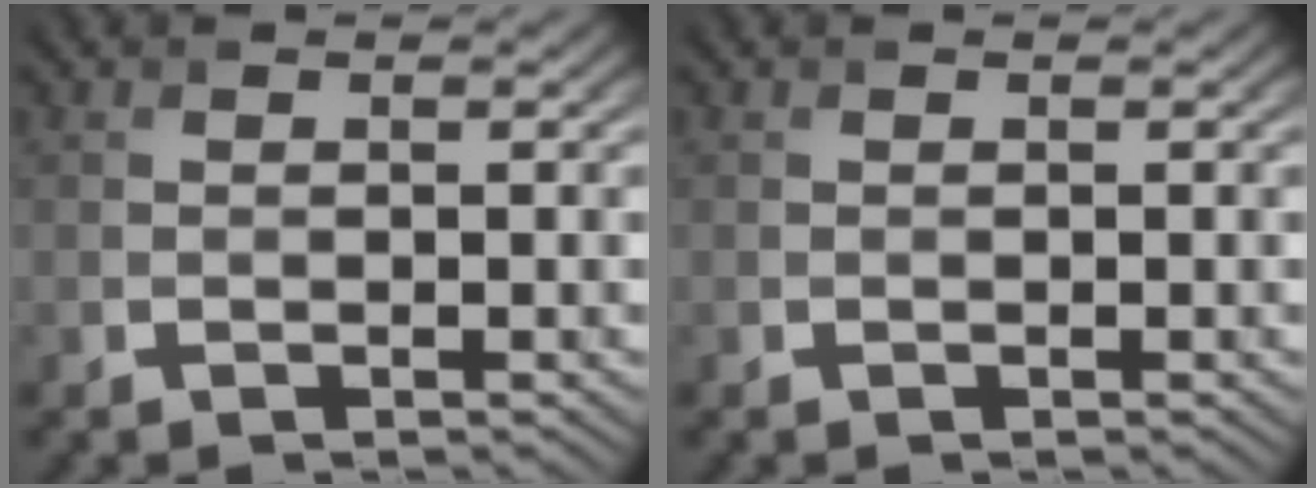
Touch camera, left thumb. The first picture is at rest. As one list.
[{"total": 0.0}]